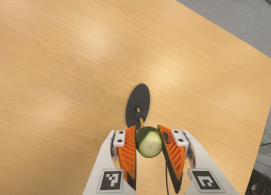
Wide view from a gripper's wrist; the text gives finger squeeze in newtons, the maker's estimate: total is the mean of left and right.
{"total": 9.5, "left": 9.1, "right": 10.0}